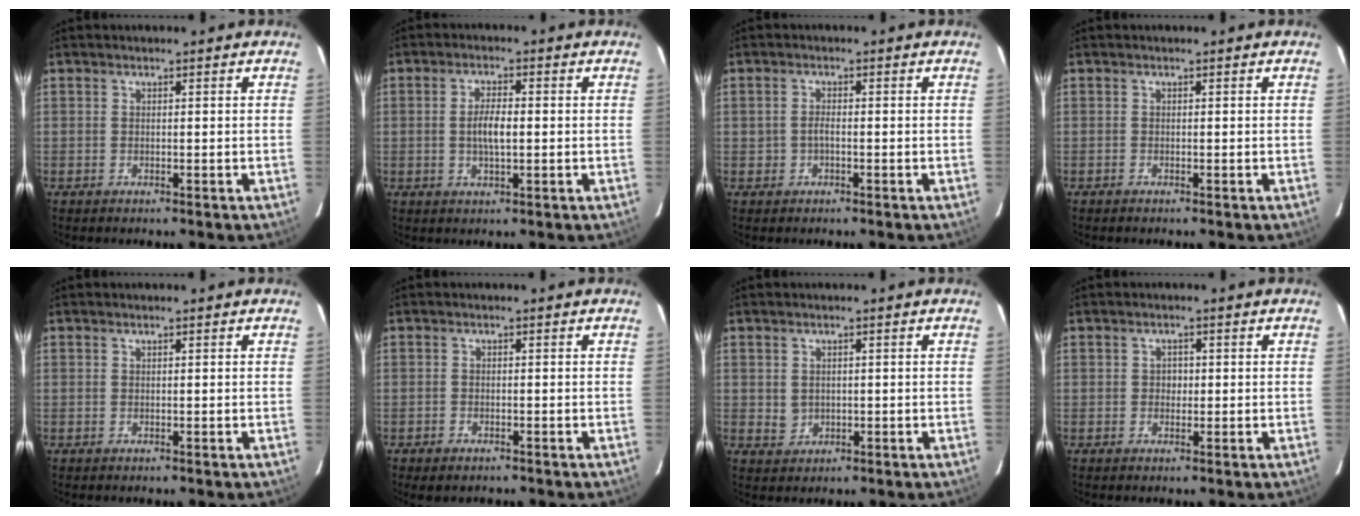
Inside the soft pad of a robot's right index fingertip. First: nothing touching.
{"total": 4.5, "force": [-0.3, 1.4, 4.2], "torque": [-0.079, 0.002, -0.002]}
{"total": 1.5, "force": [-0.5, 1.0, 1.0], "torque": [-0.021, 0.004, -0.009]}
{"total": 0.0}
{"total": 0.0}
{"total": 2.3, "force": [-1.8, 1.0, 1.0], "torque": [-0.026, -0.006, -0.030]}
{"total": 2.3, "force": [0.2, 2.2, 0.6], "torque": [-0.011, 0.001, 0.011]}
{"total": 1.4, "force": [-0.2, 1.3, 0.3], "torque": [-0.002, 0.005, -0.003]}